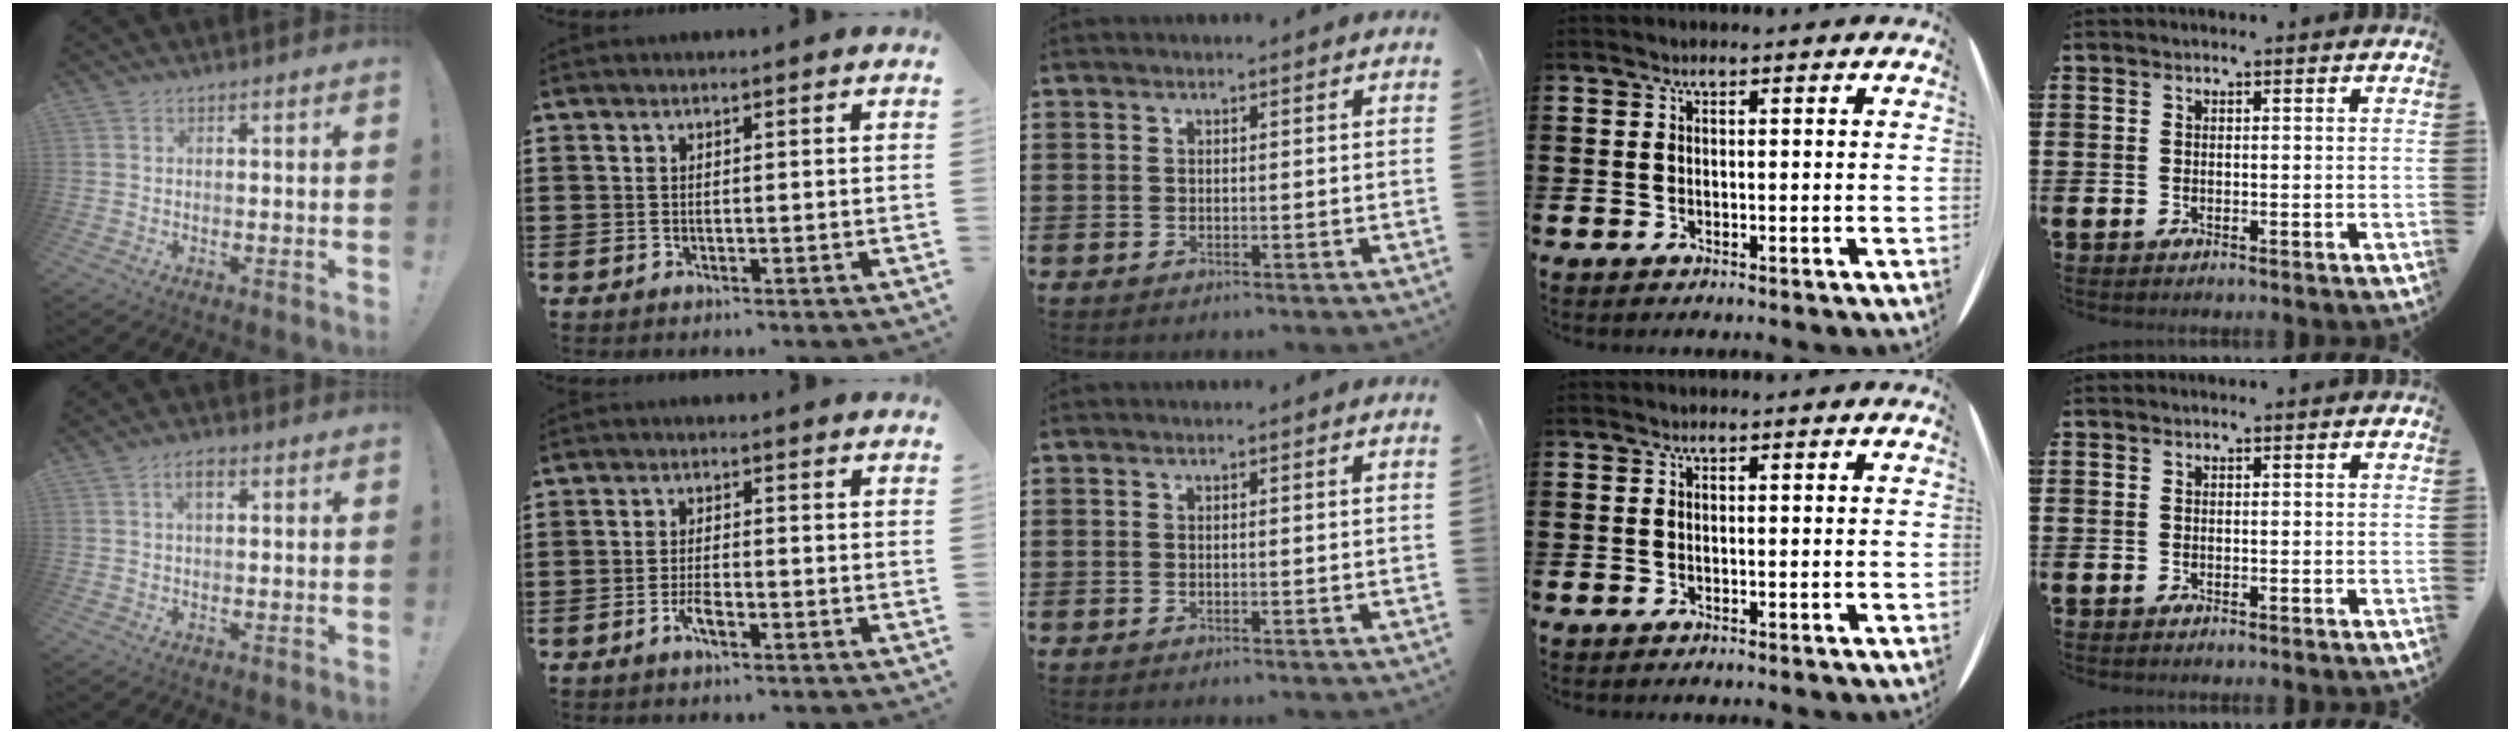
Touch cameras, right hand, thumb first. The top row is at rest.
{"thumb": {"total": 3.2, "force": [1.2, 1.6, 2.5], "torque": [-0.039, 0.002, 0.017]}, "index": {"total": 2.7, "force": [-1.6, 0.6, 2.1], "torque": [-0.043, 0.000, -0.031]}}